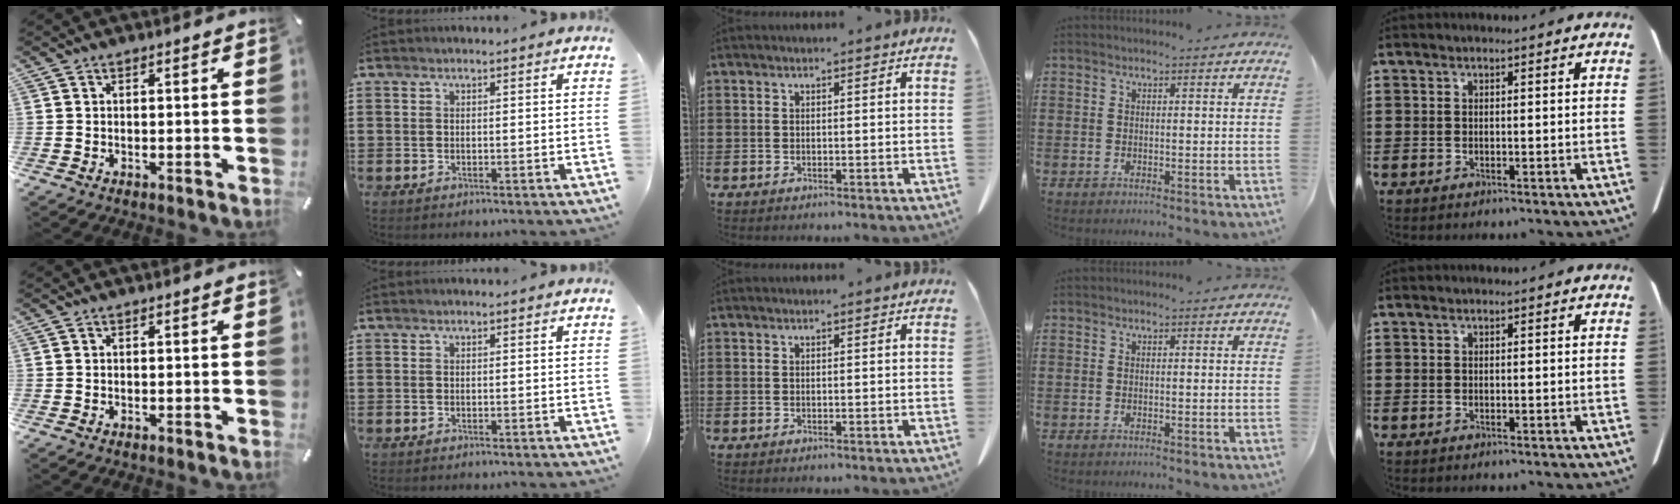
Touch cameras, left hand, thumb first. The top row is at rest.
{}